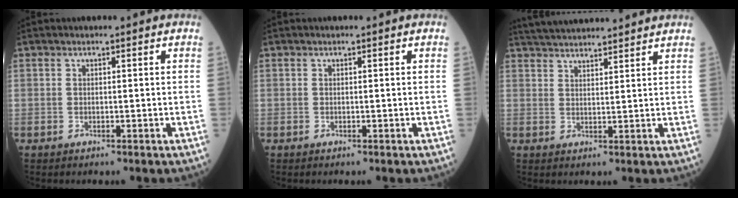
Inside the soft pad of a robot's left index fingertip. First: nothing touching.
{"total": 0.0}
{"total": 11.1, "force": [10.5, 1.0, 3.6], "torque": [-0.069, 0.033, 0.159]}